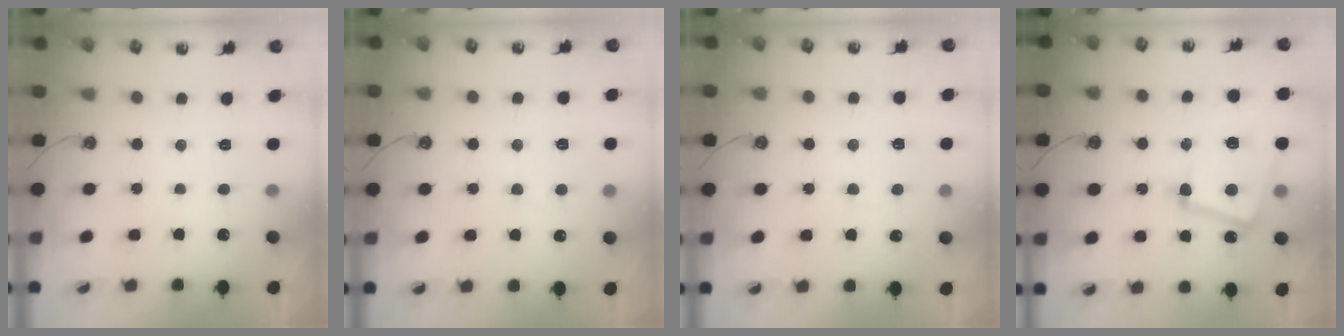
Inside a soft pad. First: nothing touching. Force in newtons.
{"total": 2.2, "press": 2.2, "slide": 0.5}
{"total": 2.9, "press": 2.7, "slide": 0.9}
{"total": 13.8, "press": 13.6, "slide": 2.3}